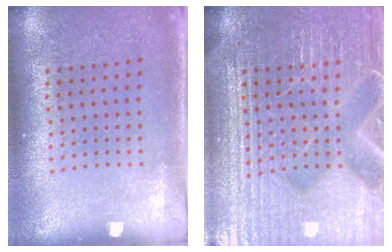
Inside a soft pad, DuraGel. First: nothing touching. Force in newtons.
{"total": 7.6, "press": 7.5, "slide": 1.0}